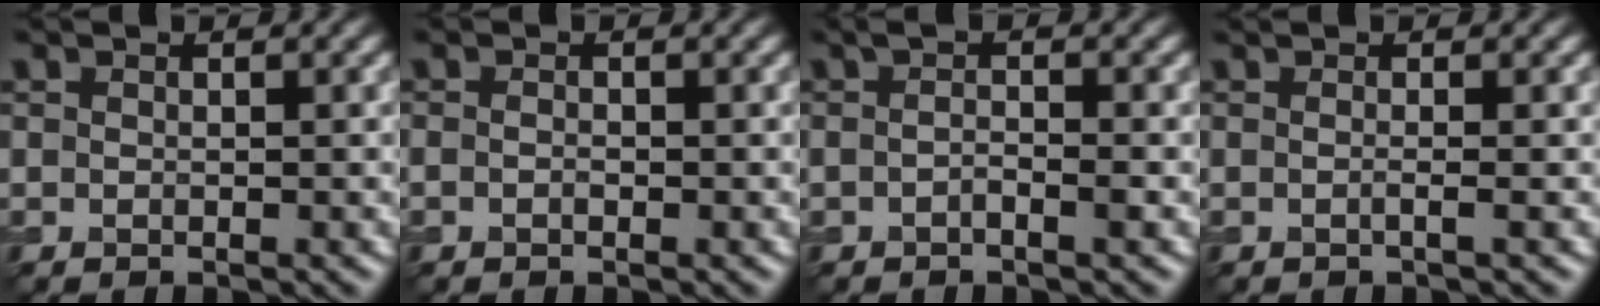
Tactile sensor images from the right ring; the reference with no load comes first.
{"total": 0.6, "force": [-0.2, 0.3, 0.4], "torque": [-0.011, 0.000, -0.004]}
{"total": 1.6, "force": [-0.3, 0.3, 1.5], "torque": [-0.027, -0.003, -0.009]}
{"total": 1.5, "force": [-0.1, 0.5, 1.4], "torque": [-0.016, -0.007, -0.014]}